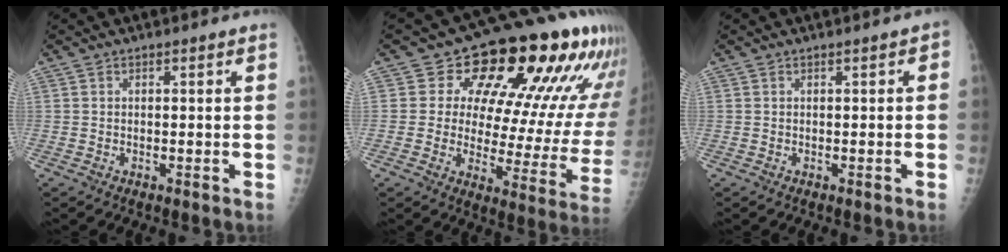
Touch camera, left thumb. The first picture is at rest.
{"total": 20.9, "force": [11.8, 9.8, 14.3], "torque": [-0.141, -0.043, 0.145]}
{"total": 0.9, "force": [0.0, 0.4, 0.8], "torque": [-0.001, 0.005, -0.004]}